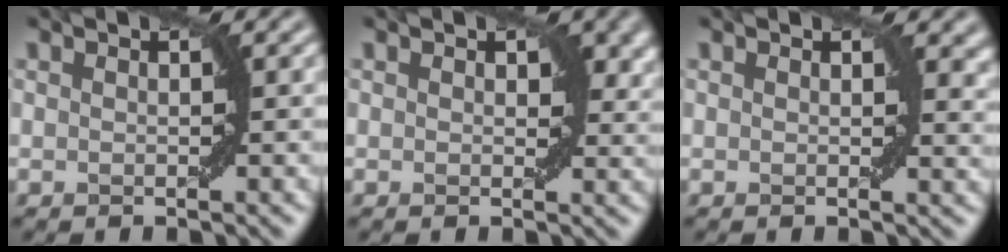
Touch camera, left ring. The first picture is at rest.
{"total": 2.6, "force": [0.9, 1.6, 1.8], "torque": [-0.021, -0.003, 0.012]}
{"total": 2.1, "force": [0.9, 1.0, 1.6], "torque": [-0.015, -0.004, 0.015]}